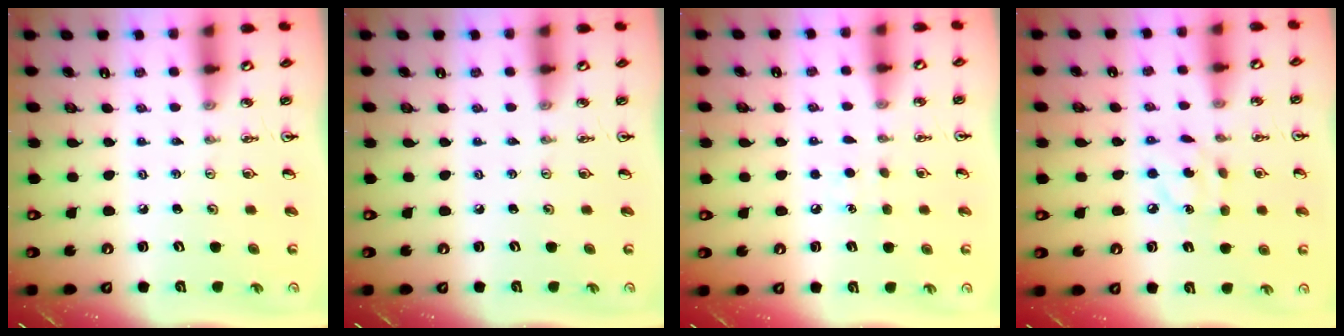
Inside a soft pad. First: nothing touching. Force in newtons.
{"total": 0.0}
{"total": 5.5, "press": 5.4, "slide": 0.5}
{"total": 6.1, "press": 6.1, "slide": 0.2}